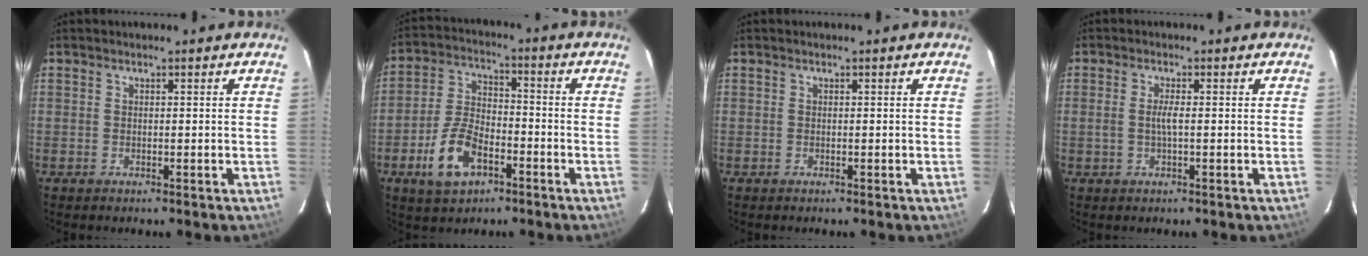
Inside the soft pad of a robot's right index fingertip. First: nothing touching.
{"total": 10.7, "force": [-5.2, 5.5, 7.6], "torque": [-0.163, 0.009, -0.093]}
{"total": 0.0}
{"total": 2.1, "force": [-0.2, 0.0, 2.1], "torque": [-0.041, 0.000, -0.005]}